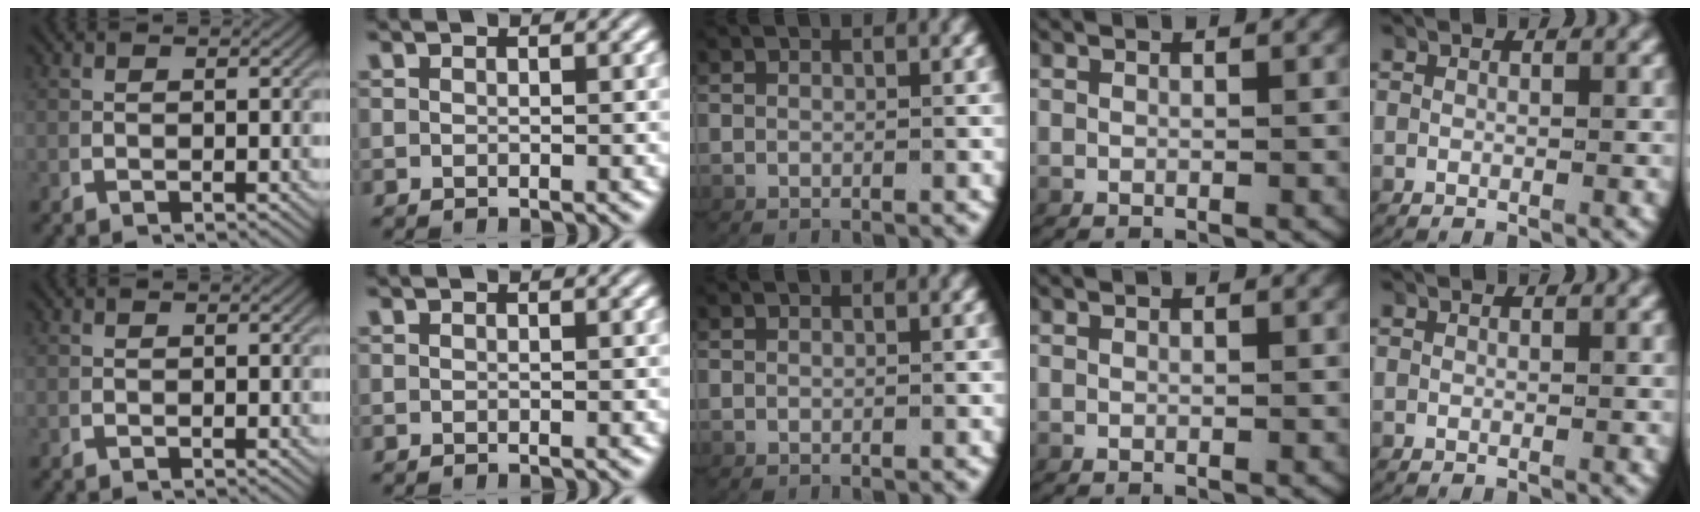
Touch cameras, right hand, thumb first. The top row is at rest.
{}